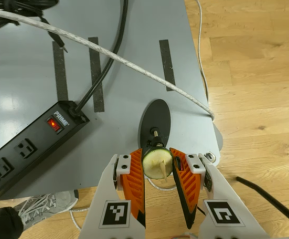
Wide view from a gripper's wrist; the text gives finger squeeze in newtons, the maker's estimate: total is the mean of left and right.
{"total": 9.5, "left": 9.8, "right": 9.2}